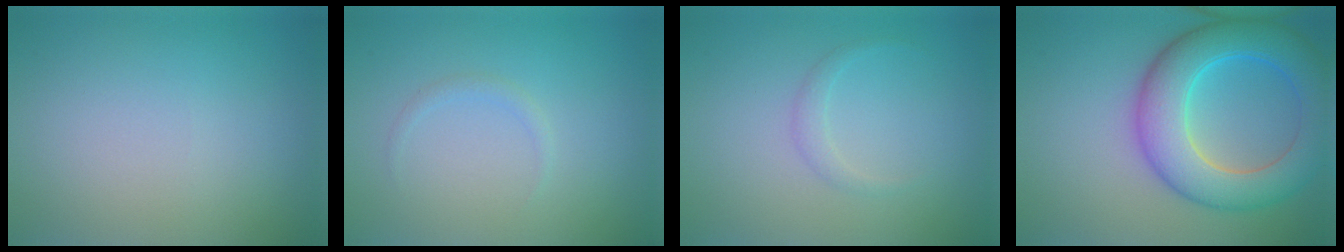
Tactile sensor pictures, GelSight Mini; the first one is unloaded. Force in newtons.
{"total": 0.7, "press": 0.7, "slide": 0.1}
{"total": 0.9, "press": 0.9, "slide": 0.1}
{"total": 8.8, "press": 8.8, "slide": 0.4}